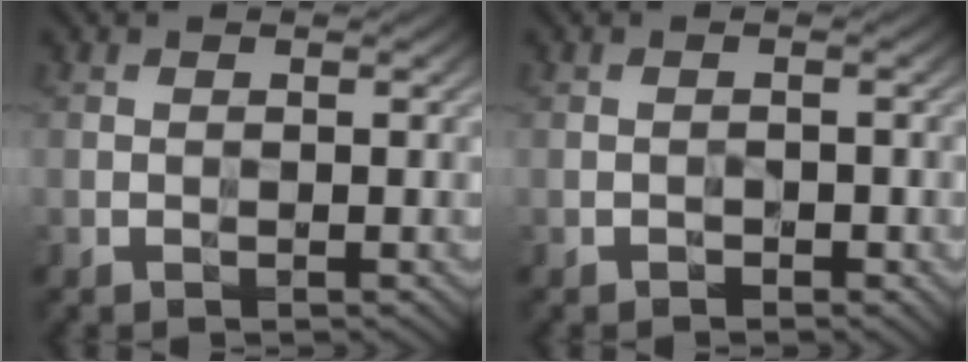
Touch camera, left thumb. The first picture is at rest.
{"total": 0.9, "force": [-0.7, 0.5, 0.4], "torque": [-0.003, 0.000, -0.012]}